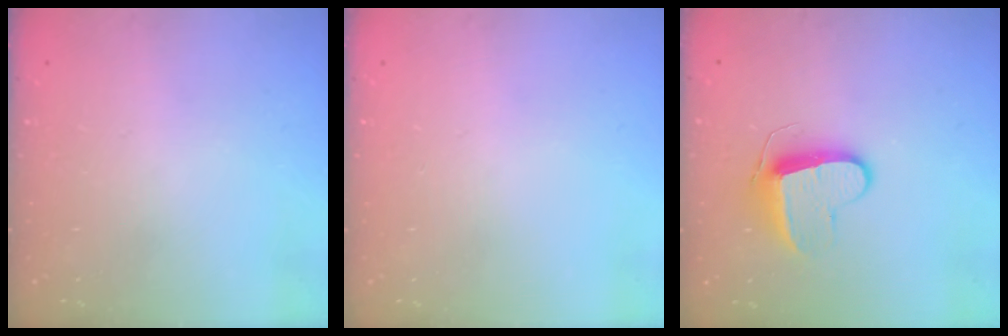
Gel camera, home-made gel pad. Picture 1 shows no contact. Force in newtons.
{"total": 0.0}
{"total": 9.6, "press": 9.6, "slide": 0.2}